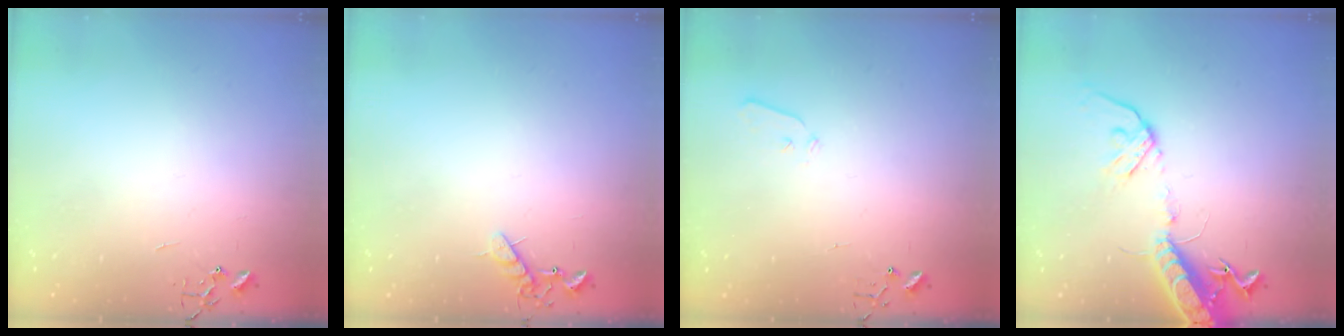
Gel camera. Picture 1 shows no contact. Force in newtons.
{"total": 6.3, "press": 6.2, "slide": 0.9}
{"total": 4.0, "press": 3.9, "slide": 0.6}
{"total": 16.2, "press": 15.8, "slide": 3.6}